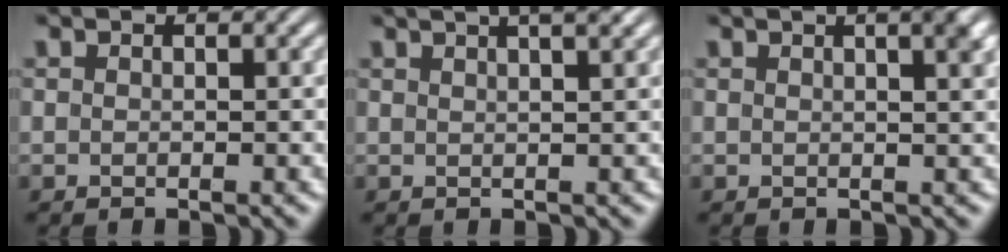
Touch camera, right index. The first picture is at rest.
{"total": 7.1, "force": [4.4, 2.6, 5.0], "torque": [-0.054, 0.026, 0.057]}
{"total": 4.0, "force": [1.9, 1.0, 3.4], "torque": [-0.026, 0.012, 0.024]}